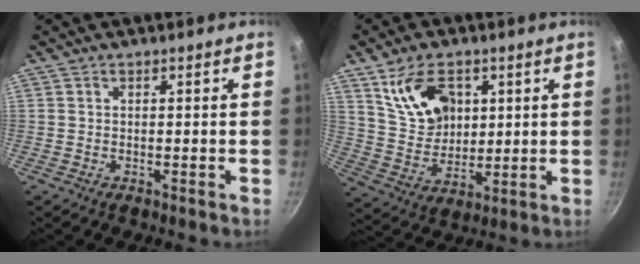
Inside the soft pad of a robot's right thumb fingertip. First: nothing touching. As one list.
[{"total": 12.3, "force": [5.0, 8.1, 7.7], "torque": [-0.108, -0.025, 0.106]}]